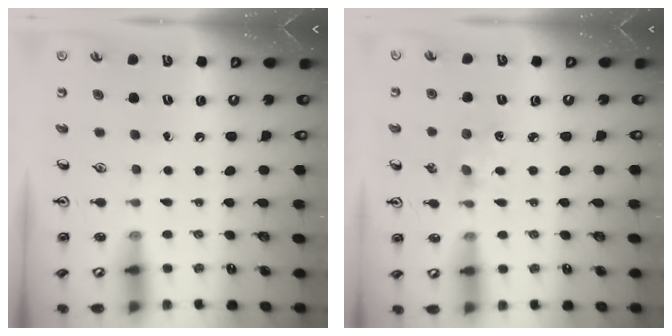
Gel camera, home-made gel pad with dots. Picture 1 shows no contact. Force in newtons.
{"total": 3.4, "press": 3.3, "slide": 0.5}